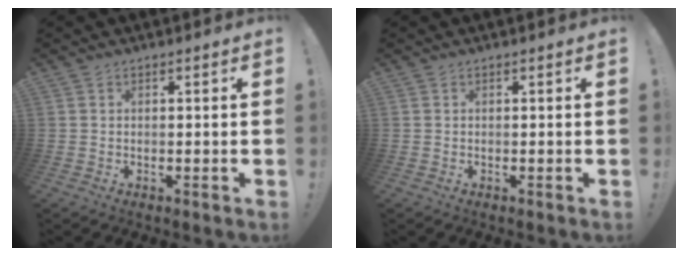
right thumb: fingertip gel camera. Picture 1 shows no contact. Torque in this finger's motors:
{"motor_torque": [0.00, 0.00, 0.00, 0.00, 0.00]}